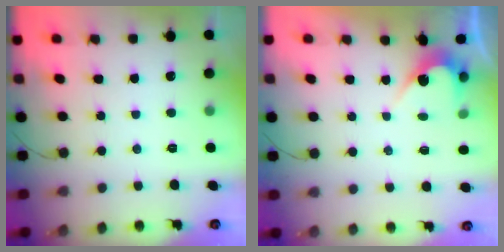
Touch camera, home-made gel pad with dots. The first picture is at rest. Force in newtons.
{"total": 2.9, "press": 2.9, "slide": 0.1}